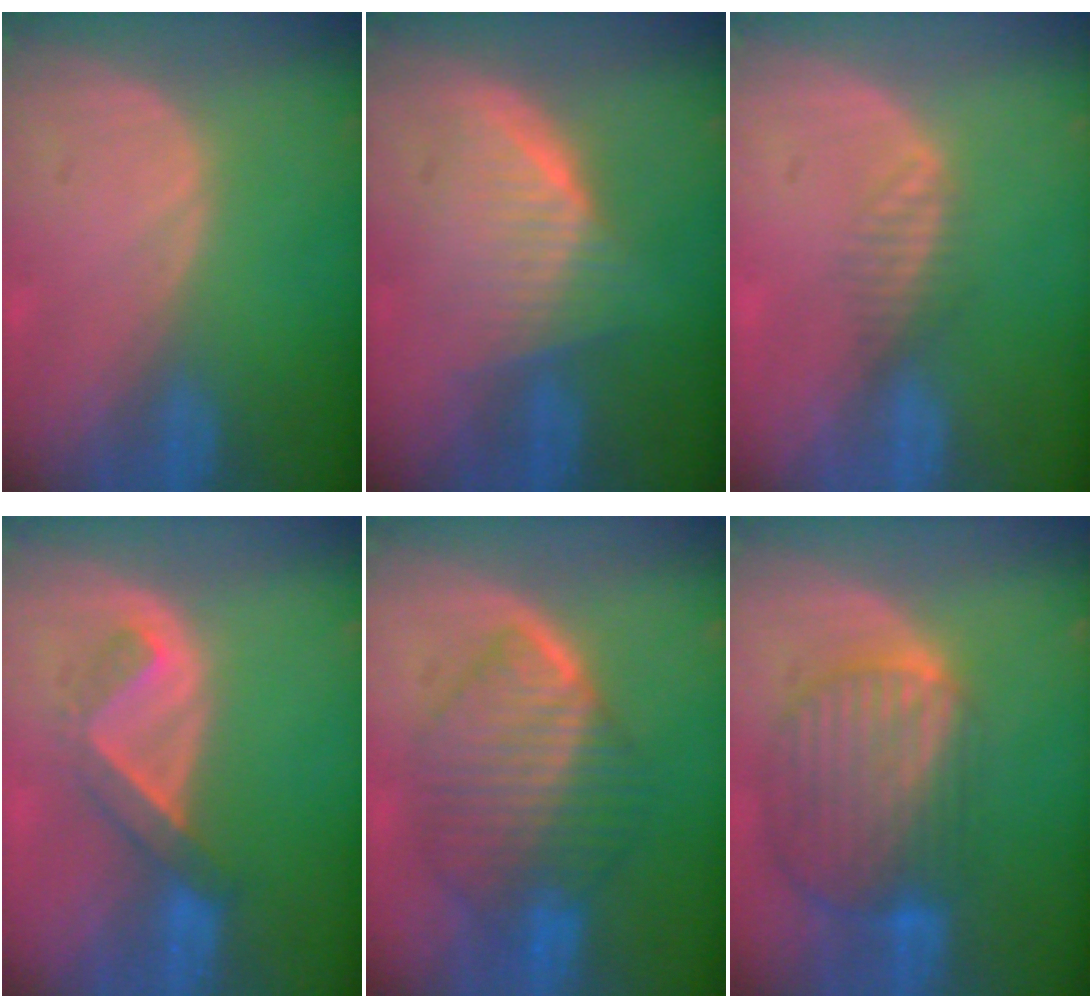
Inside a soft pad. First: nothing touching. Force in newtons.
{"total": 6.1, "press": 6.1, "slide": 0.9}
{"total": 2.0, "press": 1.8, "slide": 0.8}
{"total": 5.2, "press": 4.6, "slide": 2.4}
{"total": 9.5, "press": 9.5, "slide": 0.7}
{"total": 10.4, "press": 8.7, "slide": 5.6}